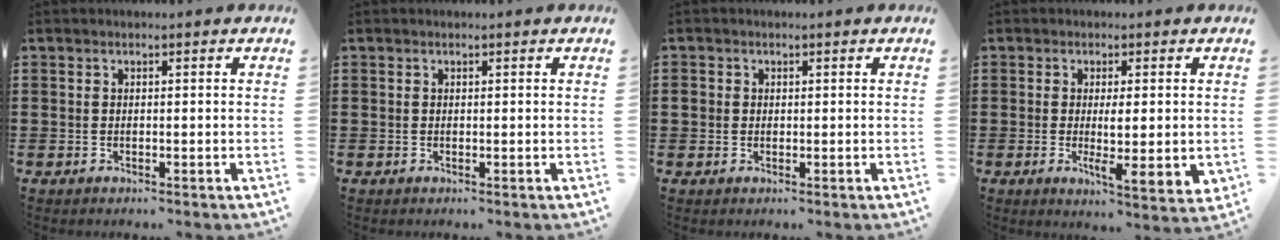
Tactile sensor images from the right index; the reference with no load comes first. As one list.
[{"total": 0.0}, {"total": 1.3, "force": [0.0, 1.2, 0.5], "torque": [-0.013, 0.006, -0.001]}, {"total": 4.9, "force": [-0.1, 0.8, 4.8], "torque": [-0.079, -0.009, -0.005]}]